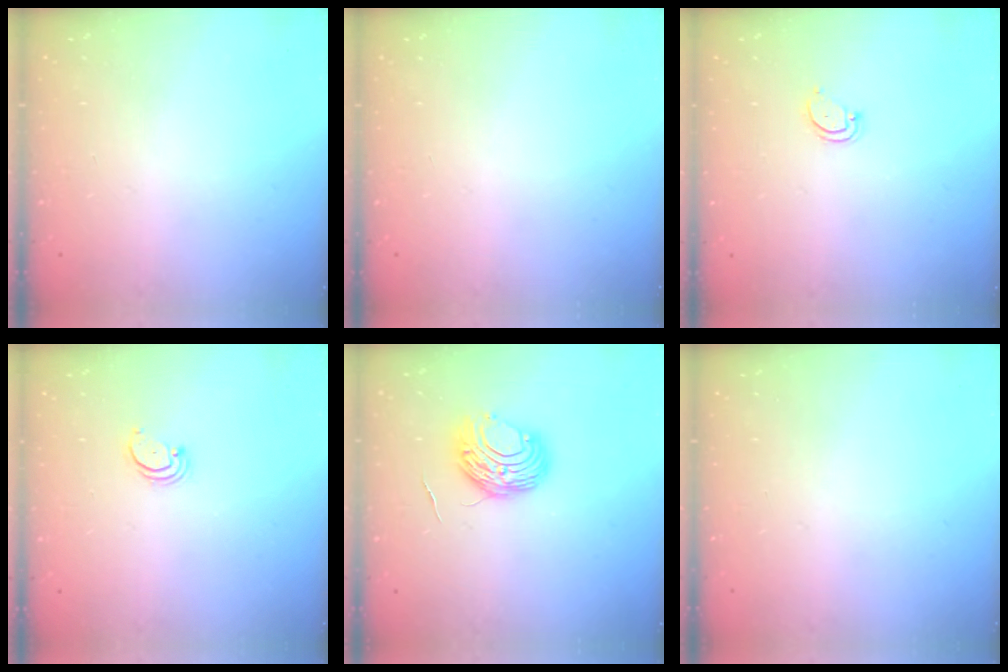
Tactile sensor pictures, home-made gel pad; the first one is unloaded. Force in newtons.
{"total": 0.0}
{"total": 2.8, "press": 2.8, "slide": 0.2}
{"total": 2.2, "press": 2.2, "slide": 0.2}
{"total": 9.4, "press": 9.3, "slide": 0.6}
{"total": 0.0}